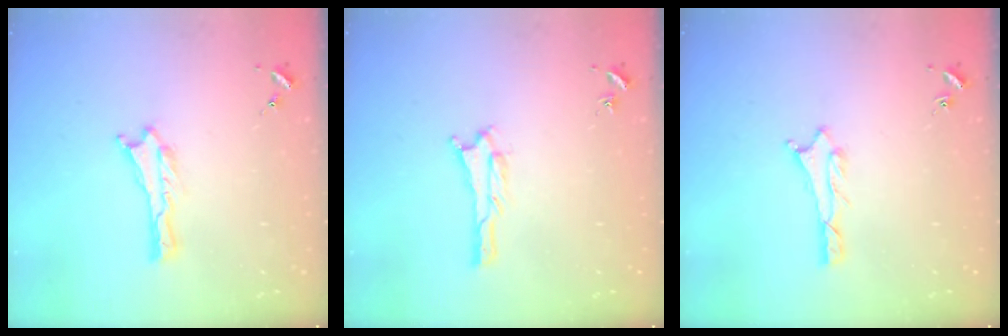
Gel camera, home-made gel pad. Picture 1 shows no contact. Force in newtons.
{"total": 0.6, "press": 0.6, "slide": 0.1}
{"total": 1.1, "press": 1.0, "slide": 0.1}